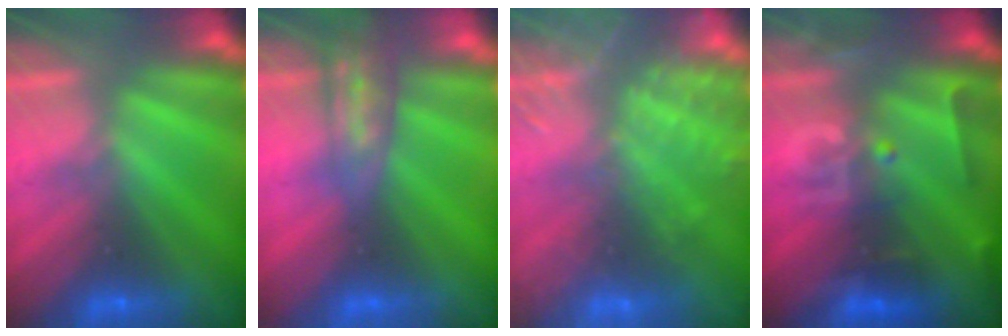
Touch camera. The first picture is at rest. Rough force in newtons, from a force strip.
{"total": 2.7}
{"total": 8.2}
{"total": 2.9}